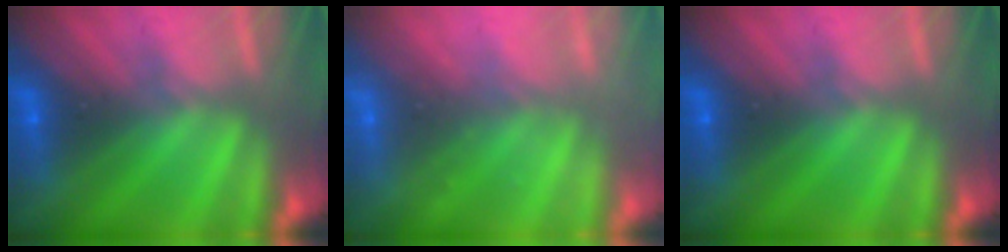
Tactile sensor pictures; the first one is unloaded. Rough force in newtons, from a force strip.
{"total": 2.3}
{"total": 0.0}